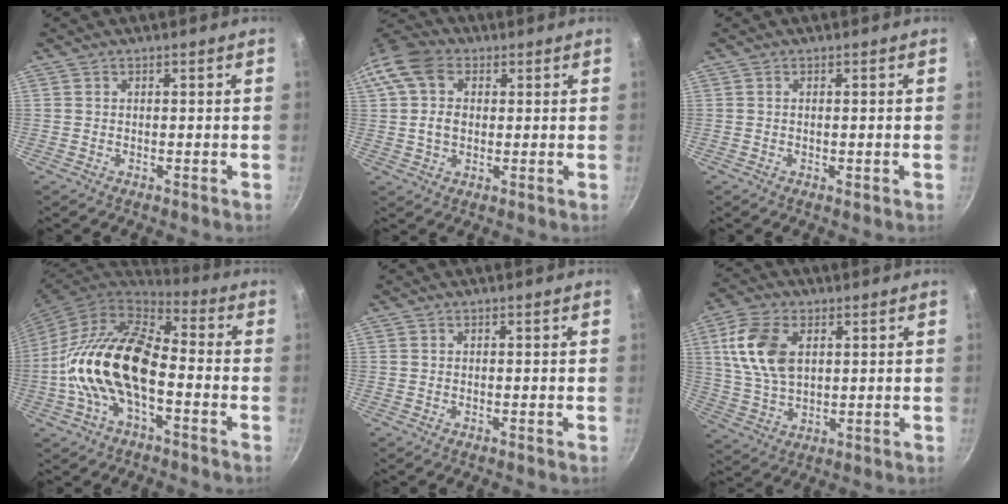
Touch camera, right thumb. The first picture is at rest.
{"total": 11.4, "force": [2.4, 8.5, 7.3], "torque": [-0.133, 0.016, 0.030]}
{"total": 0.8, "force": [-0.2, 0.3, 0.8], "torque": [-0.010, -0.001, -0.004]}
{"total": 18.2, "force": [-3.4, 9.6, 15.1], "torque": [-0.264, 0.040, -0.076]}
{"total": 0.0}
{"total": 12.2, "force": [3.3, 7.4, 9.1], "torque": [-0.167, -0.004, 0.066]}